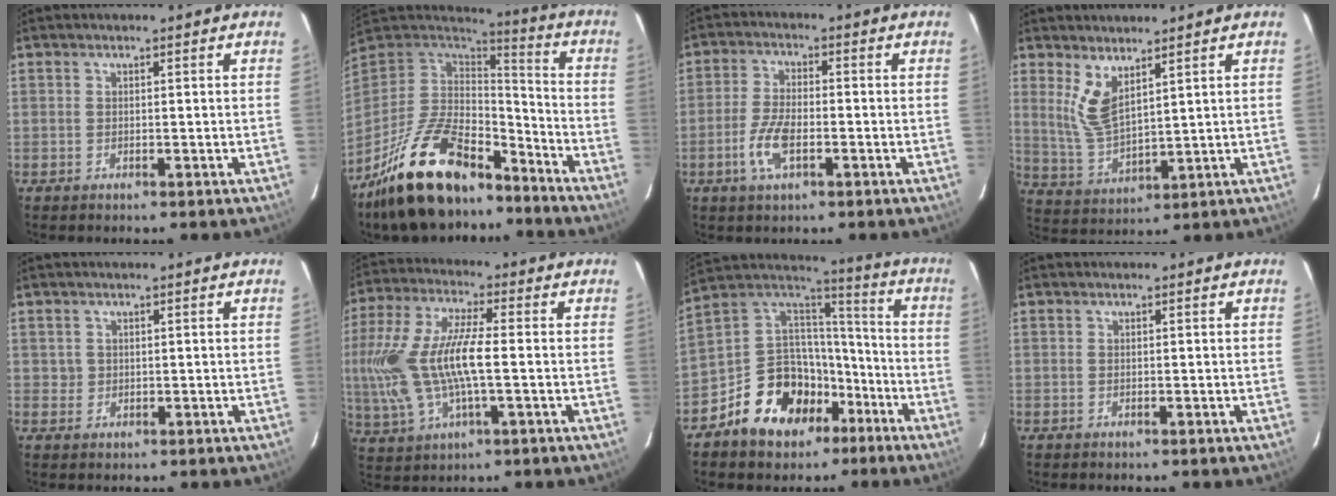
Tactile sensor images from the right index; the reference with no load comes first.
{"total": 24.0, "force": [-16.7, 10.1, 13.9], "torque": [-0.278, -0.009, -0.276]}
{"total": 6.8, "force": [-2.6, 2.9, 5.6], "torque": [-0.123, 0.001, -0.051]}
{"total": 7.2, "force": [4.0, 2.7, 5.3], "torque": [-0.110, -0.007, 0.091]}
{"total": 1.2, "force": [0.3, 1.2, -0.1], "torque": [0.008, 0.006, 0.006]}
{"total": 17.8, "force": [-1.3, 6.5, 16.5], "torque": [-0.337, -0.005, -0.020]}
{"total": 16.9, "force": [-9.0, 11.9, 7.9], "torque": [-0.177, 0.044, -0.137]}
{"total": 0.0}